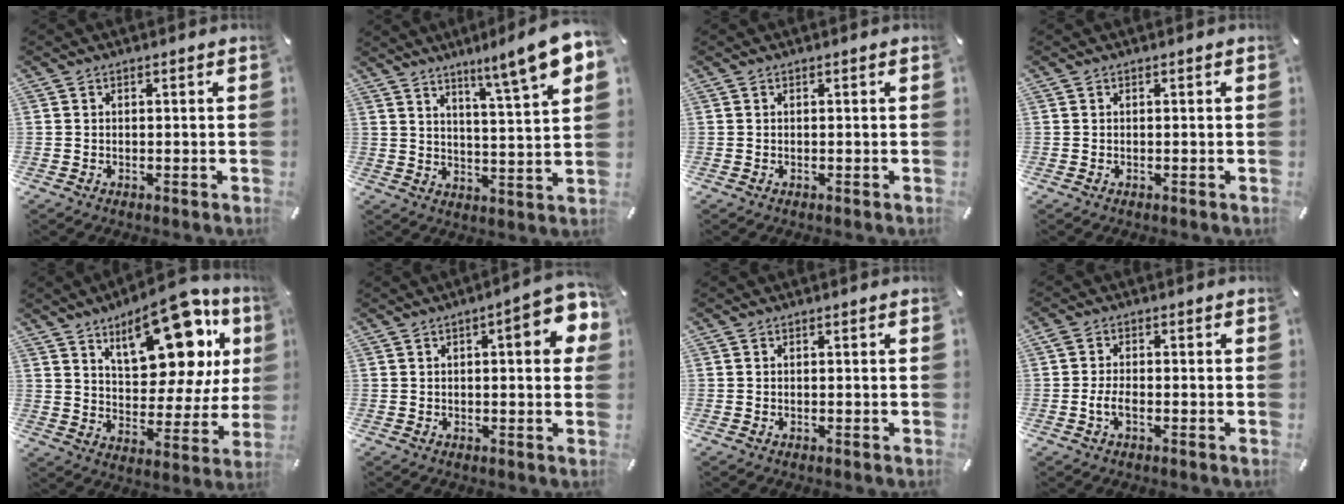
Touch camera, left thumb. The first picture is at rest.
{"total": 11.9, "force": [8.6, -0.1, 8.3], "torque": [-0.130, -0.059, 0.132]}
{"total": 0.0}
{"total": 0.0}
{"total": 21.8, "force": [12.2, 11.0, 14.4], "torque": [-0.188, -0.084, 0.202]}
{"total": 8.7, "force": [2.2, 3.0, 7.9], "torque": [-0.087, -0.012, 0.028]}
{"total": 0.0}
{"total": 3.6, "force": [-1.0, 1.7, 3.0], "torque": [-0.072, 0.002, -0.023]}